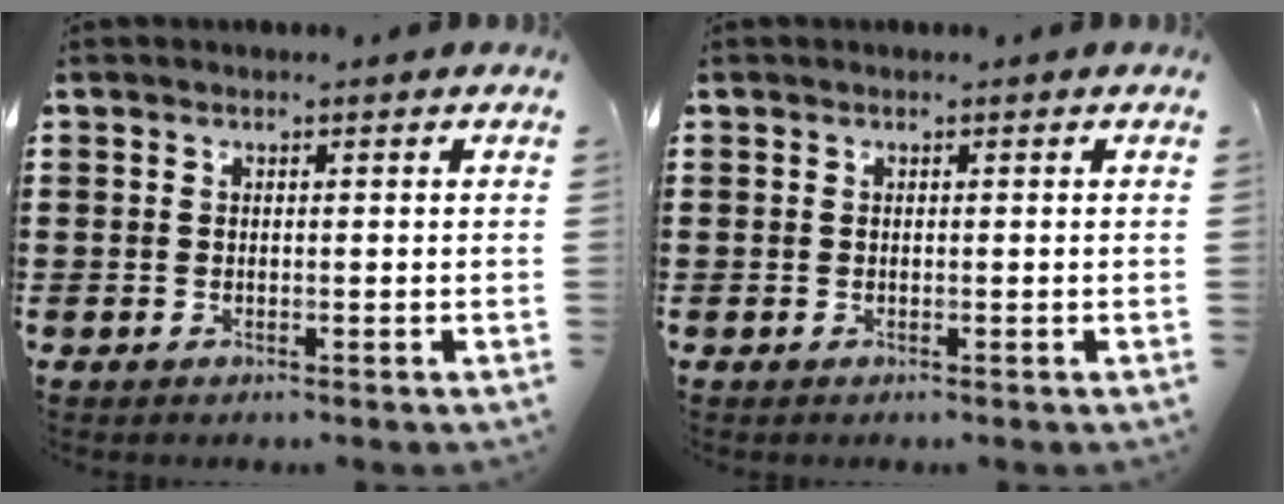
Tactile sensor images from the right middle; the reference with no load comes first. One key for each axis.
{"total": 0.0}